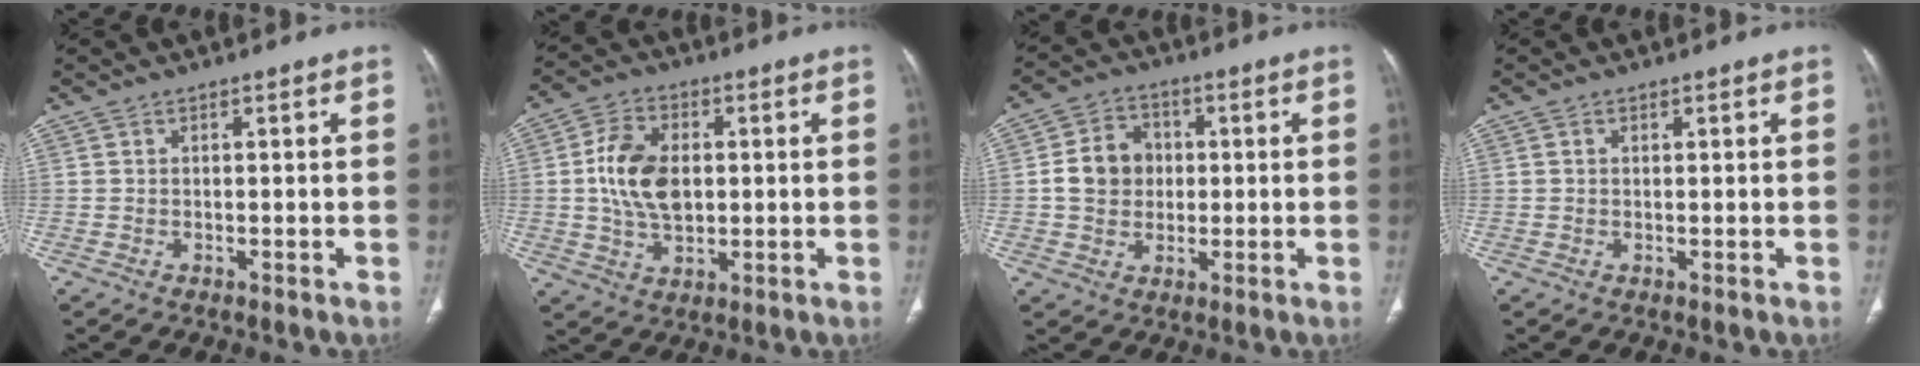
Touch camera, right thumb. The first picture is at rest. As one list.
[{"total": 11.3, "force": [0.9, 7.5, 8.5], "torque": [-0.144, 0.000, 0.018]}, {"total": 9.0, "force": [0.4, 7.6, 4.7], "torque": [-0.058, 0.011, 0.001]}, {"total": 0.6, "force": [0.2, 0.5, 0.4], "torque": [-0.007, -0.001, 0.003]}]